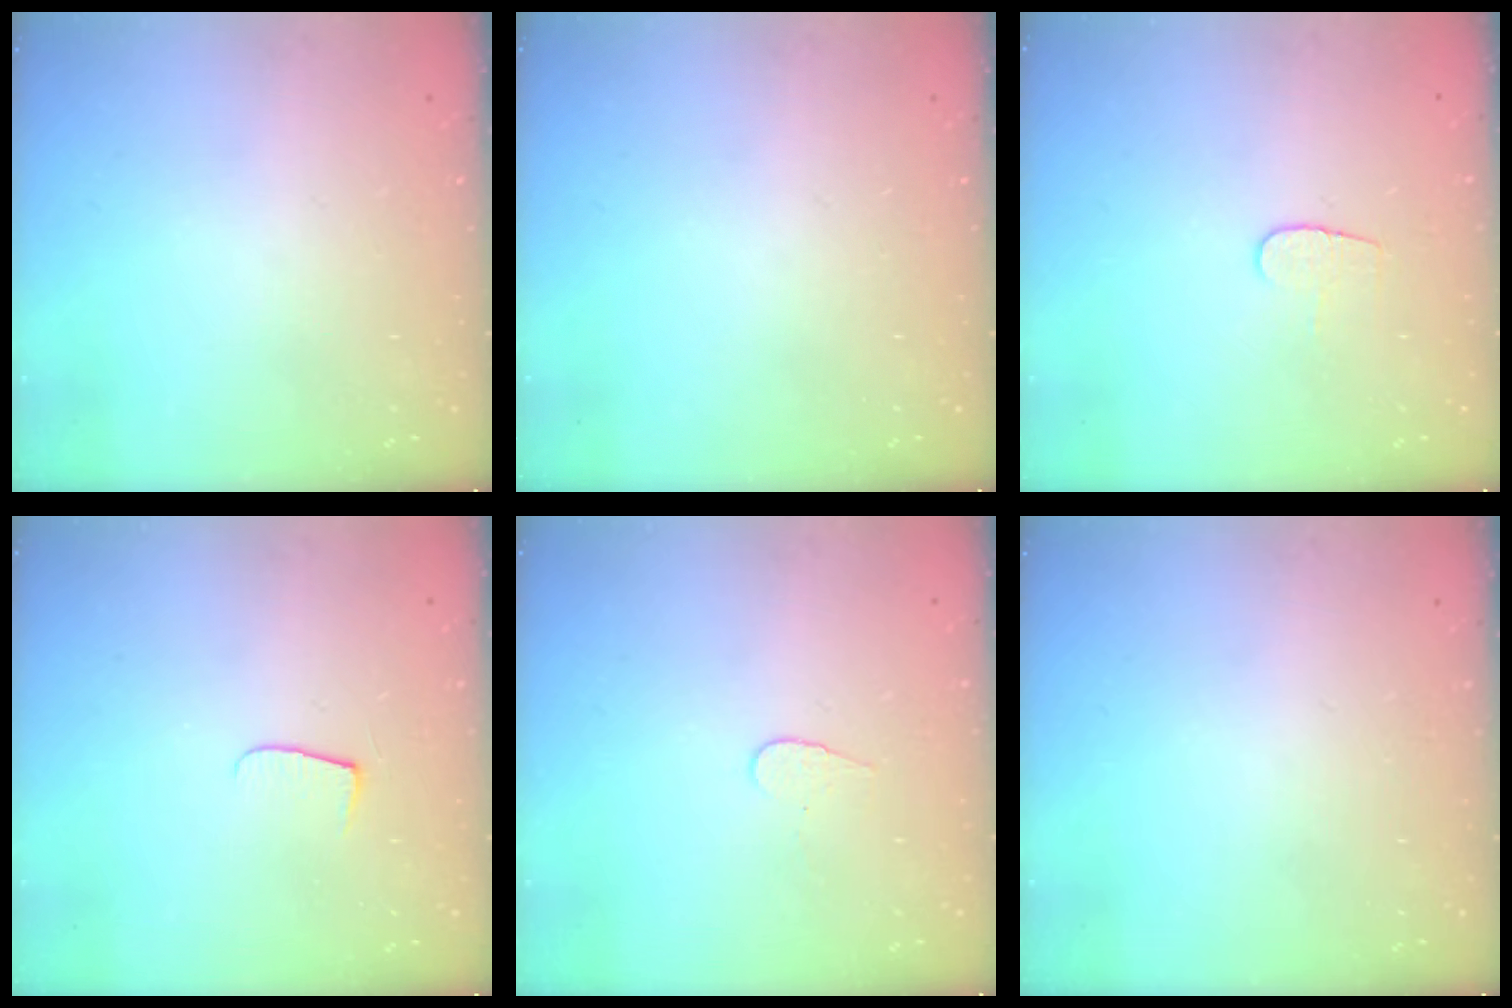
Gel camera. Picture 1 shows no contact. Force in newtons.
{"total": 0.0}
{"total": 5.1, "press": 5.1, "slide": 0.5}
{"total": 4.3, "press": 4.2, "slide": 0.5}
{"total": 3.6, "press": 3.6, "slide": 0.3}
{"total": 0.0}